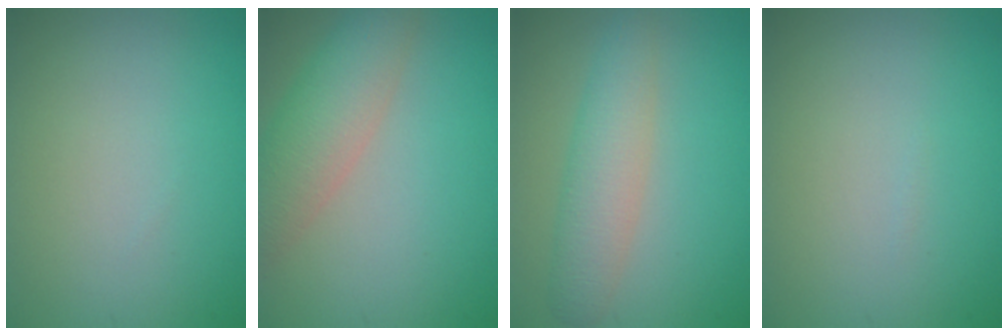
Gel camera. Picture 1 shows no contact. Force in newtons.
{"total": 5.5, "press": 5.5, "slide": 0.3}
{"total": 4.0, "press": 4.0, "slide": 0.1}
{"total": 0.0}